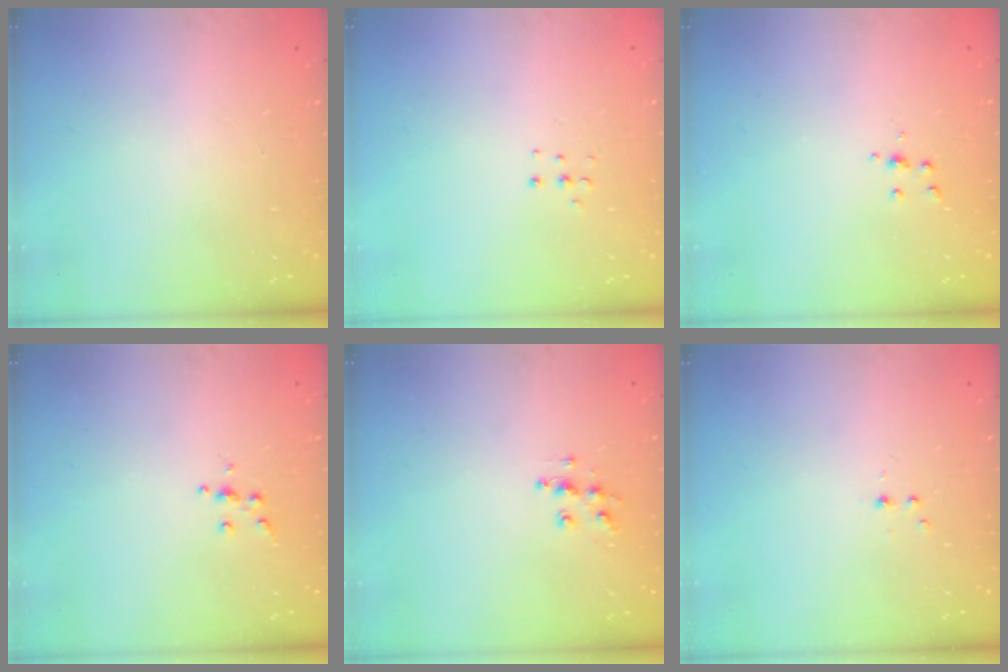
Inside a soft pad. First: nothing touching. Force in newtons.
{"total": 4.0, "press": 4.0, "slide": 0.5}
{"total": 3.3, "press": 3.3, "slide": 0.4}
{"total": 4.8, "press": 4.8, "slide": 0.6}
{"total": 7.3, "press": 7.3, "slide": 0.1}
{"total": 2.2, "press": 1.9, "slide": 1.2}